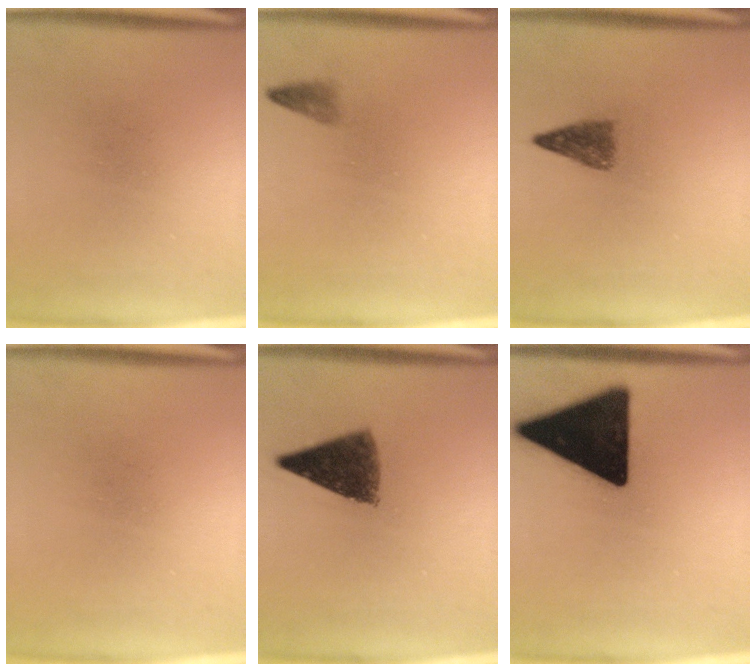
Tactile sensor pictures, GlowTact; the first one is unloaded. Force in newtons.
{"total": 1.2}
{"total": 2.9}
{"total": 0.0}
{"total": 8.2}
{"total": 19.5}